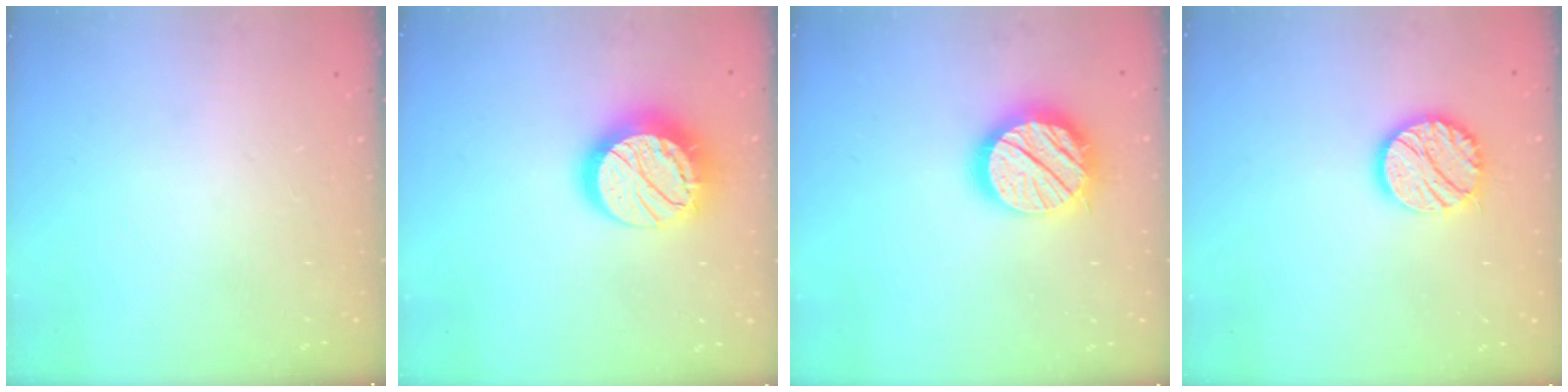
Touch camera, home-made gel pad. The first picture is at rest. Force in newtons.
{"total": 16.9, "press": 16.9, "slide": 0.9}
{"total": 18.0, "press": 17.9, "slide": 1.8}
{"total": 12.5, "press": 12.5, "slide": 0.6}